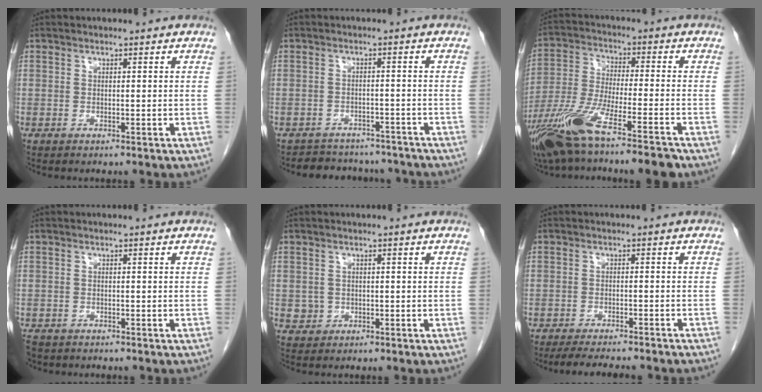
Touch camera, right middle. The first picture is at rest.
{"total": 8.6, "force": [-7.9, 3.3, 1.0], "torque": [-0.009, 0.016, -0.093]}
{"total": 15.2, "force": [-10.7, 0.9, 10.8], "torque": [-0.219, -0.039, -0.196]}
{"total": 3.1, "force": [-2.5, 1.6, 0.7], "torque": [-0.015, -0.003, -0.038]}
{"total": 1.3, "force": [-0.1, 1.3, 0.2], "torque": [-0.001, 0.004, 0.001]}
{"total": 8.7, "force": [-7.6, 0.8, 4.1], "torque": [-0.056, -0.012, -0.108]}